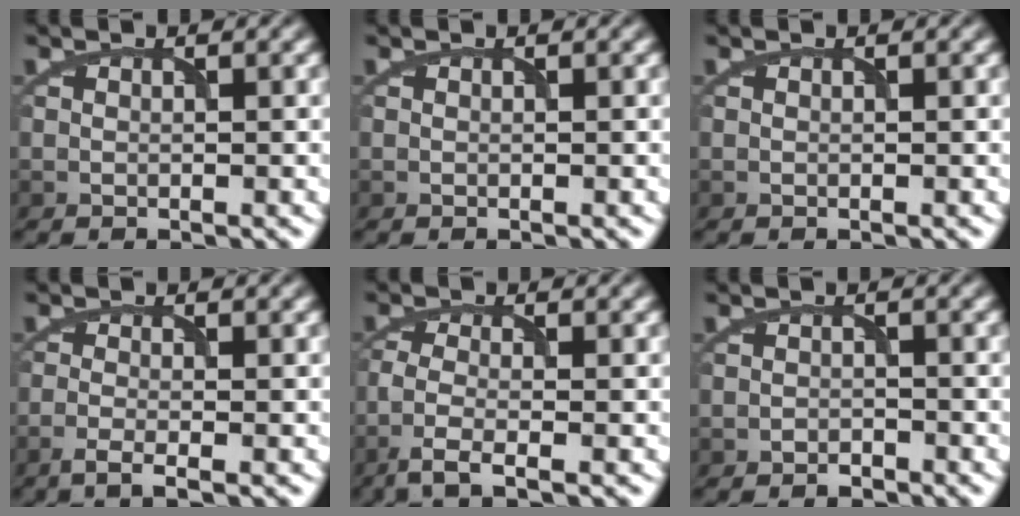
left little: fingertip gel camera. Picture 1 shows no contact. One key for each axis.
{"total": 0.0}
{"total": 0.0}
{"total": 2.1, "fx": -1.3, "fy": 0.4, "fz": 1.6, "tx": -0.030, "ty": -0.003, "tz": -0.037}
{"total": 3.8, "fx": -2.4, "fy": 1.0, "fz": 2.8, "tx": -0.065, "ty": -0.008, "tz": -0.061}
{"total": 1.0, "fx": -0.8, "fy": 0.5, "fz": 0.2, "tx": 0.001, "ty": 0.003, "tz": -0.015}